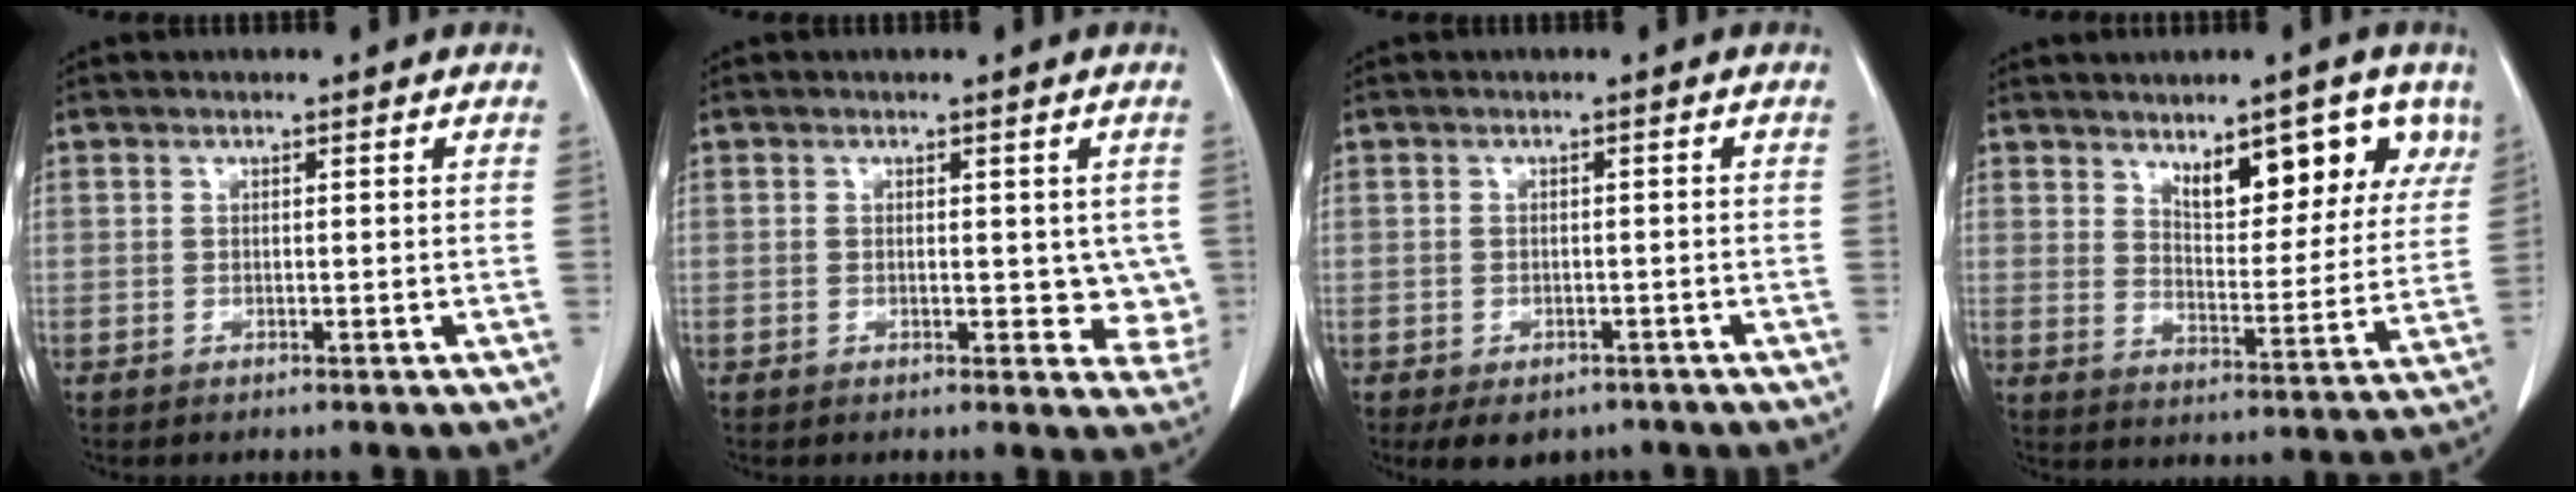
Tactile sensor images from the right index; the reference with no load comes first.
{"total": 5.0, "force": [0.2, 2.8, 4.2], "torque": [-0.031, -0.008, 0.000]}
{"total": 6.0, "force": [-4.3, 3.5, 2.2], "torque": [-0.020, 0.001, -0.054]}
{"total": 11.8, "force": [7.1, 4.1, 8.4], "torque": [-0.107, 0.000, 0.109]}